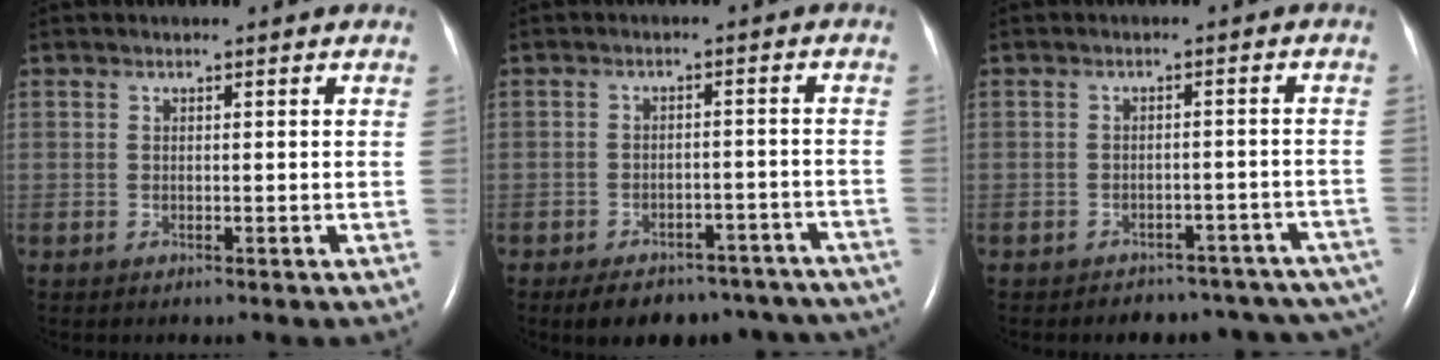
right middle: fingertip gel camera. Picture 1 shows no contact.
{"total": 17.2, "force": [-14.5, 7.3, 5.7], "torque": [-0.077, 0.017, -0.164]}
{"total": 14.5, "force": [-12.4, 6.4, 4.1], "torque": [-0.043, 0.027, -0.126]}